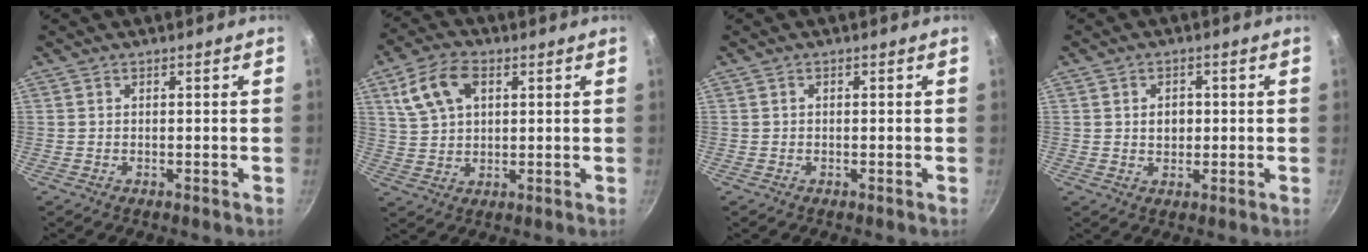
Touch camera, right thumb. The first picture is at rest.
{"total": 9.8, "force": [3.8, 6.0, 6.8], "torque": [-0.127, 0.006, 0.072]}
{"total": 0.0}
{"total": 3.5, "force": [0.4, 2.7, 2.3], "torque": [-0.019, 0.000, 0.006]}